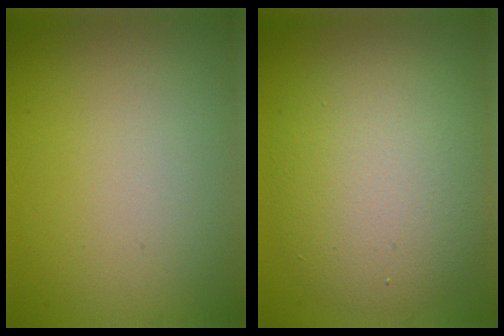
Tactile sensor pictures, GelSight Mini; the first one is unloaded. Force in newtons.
{"total": 7.5, "press": 7.5, "slide": 0.4}